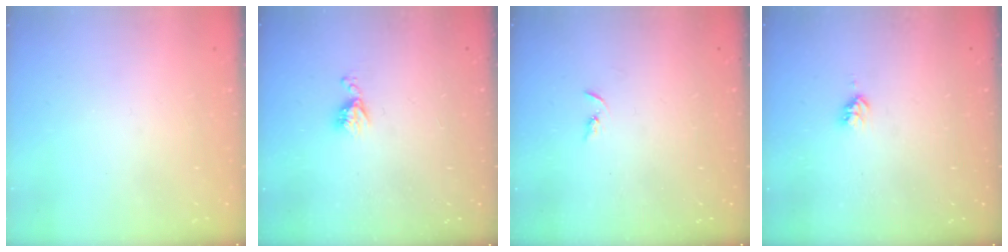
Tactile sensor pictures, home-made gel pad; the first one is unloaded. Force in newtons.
{"total": 5.8, "press": 5.7, "slide": 0.7}
{"total": 2.2, "press": 2.2, "slide": 0.2}
{"total": 2.8, "press": 2.8, "slide": 0.2}